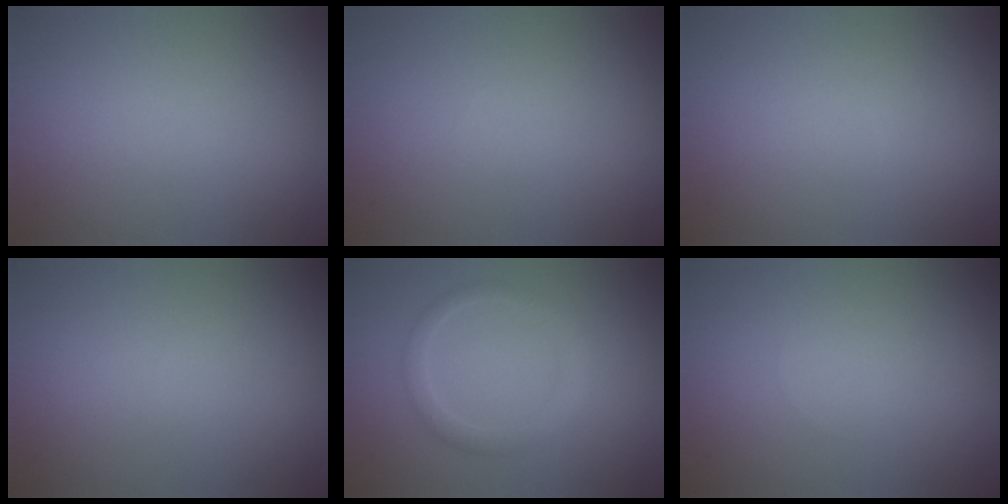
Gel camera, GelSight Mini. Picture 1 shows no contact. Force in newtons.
{"total": 0.0}
{"total": 0.0}
{"total": 0.0}
{"total": 1.8, "press": 1.8, "slide": 0.0}
{"total": 0.0}